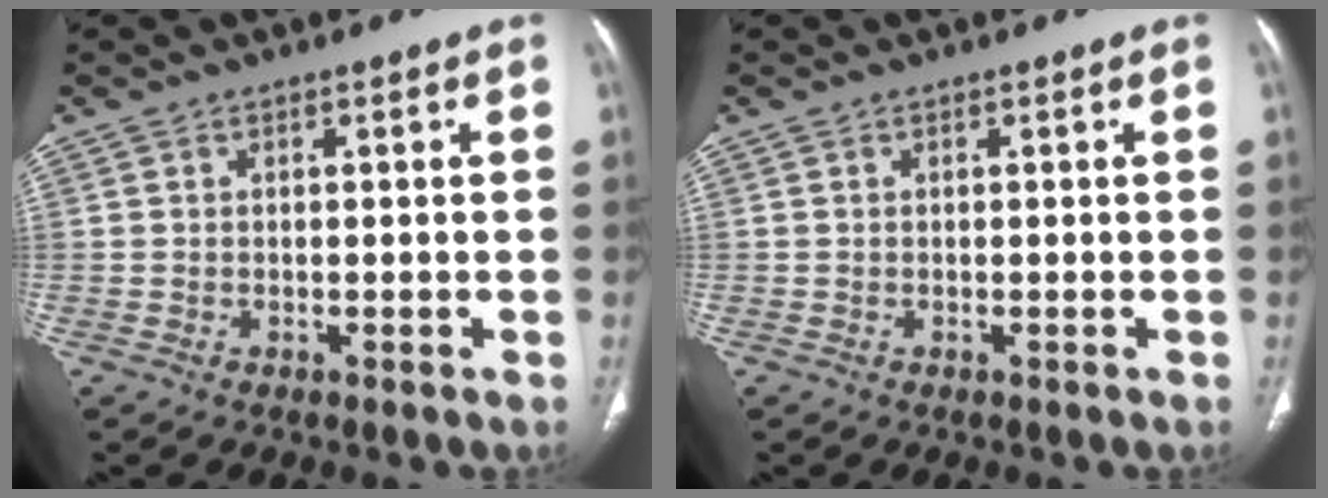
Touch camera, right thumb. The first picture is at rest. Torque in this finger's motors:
{"motor_torque": [0.03, 0.03, -0.22, 0.22, 0.00]}